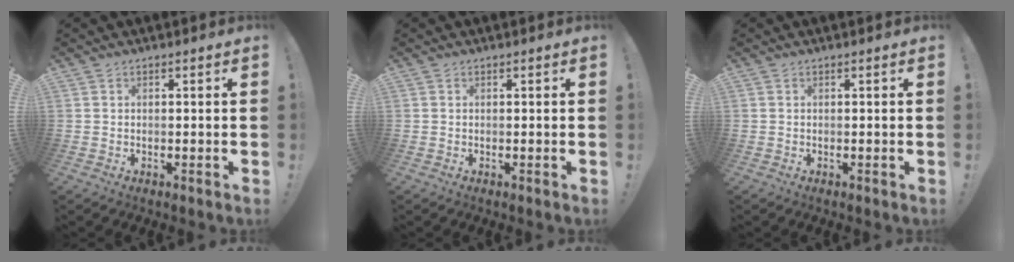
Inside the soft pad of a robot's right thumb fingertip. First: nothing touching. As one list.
[{"total": 0.0}, {"total": 0.0}]